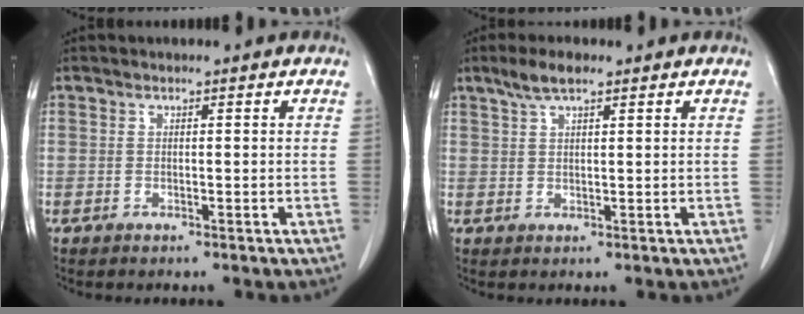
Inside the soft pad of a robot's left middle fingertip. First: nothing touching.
{"total": 3.8, "force": [2.7, 0.8, 2.6], "torque": [-0.055, 0.011, 0.052]}